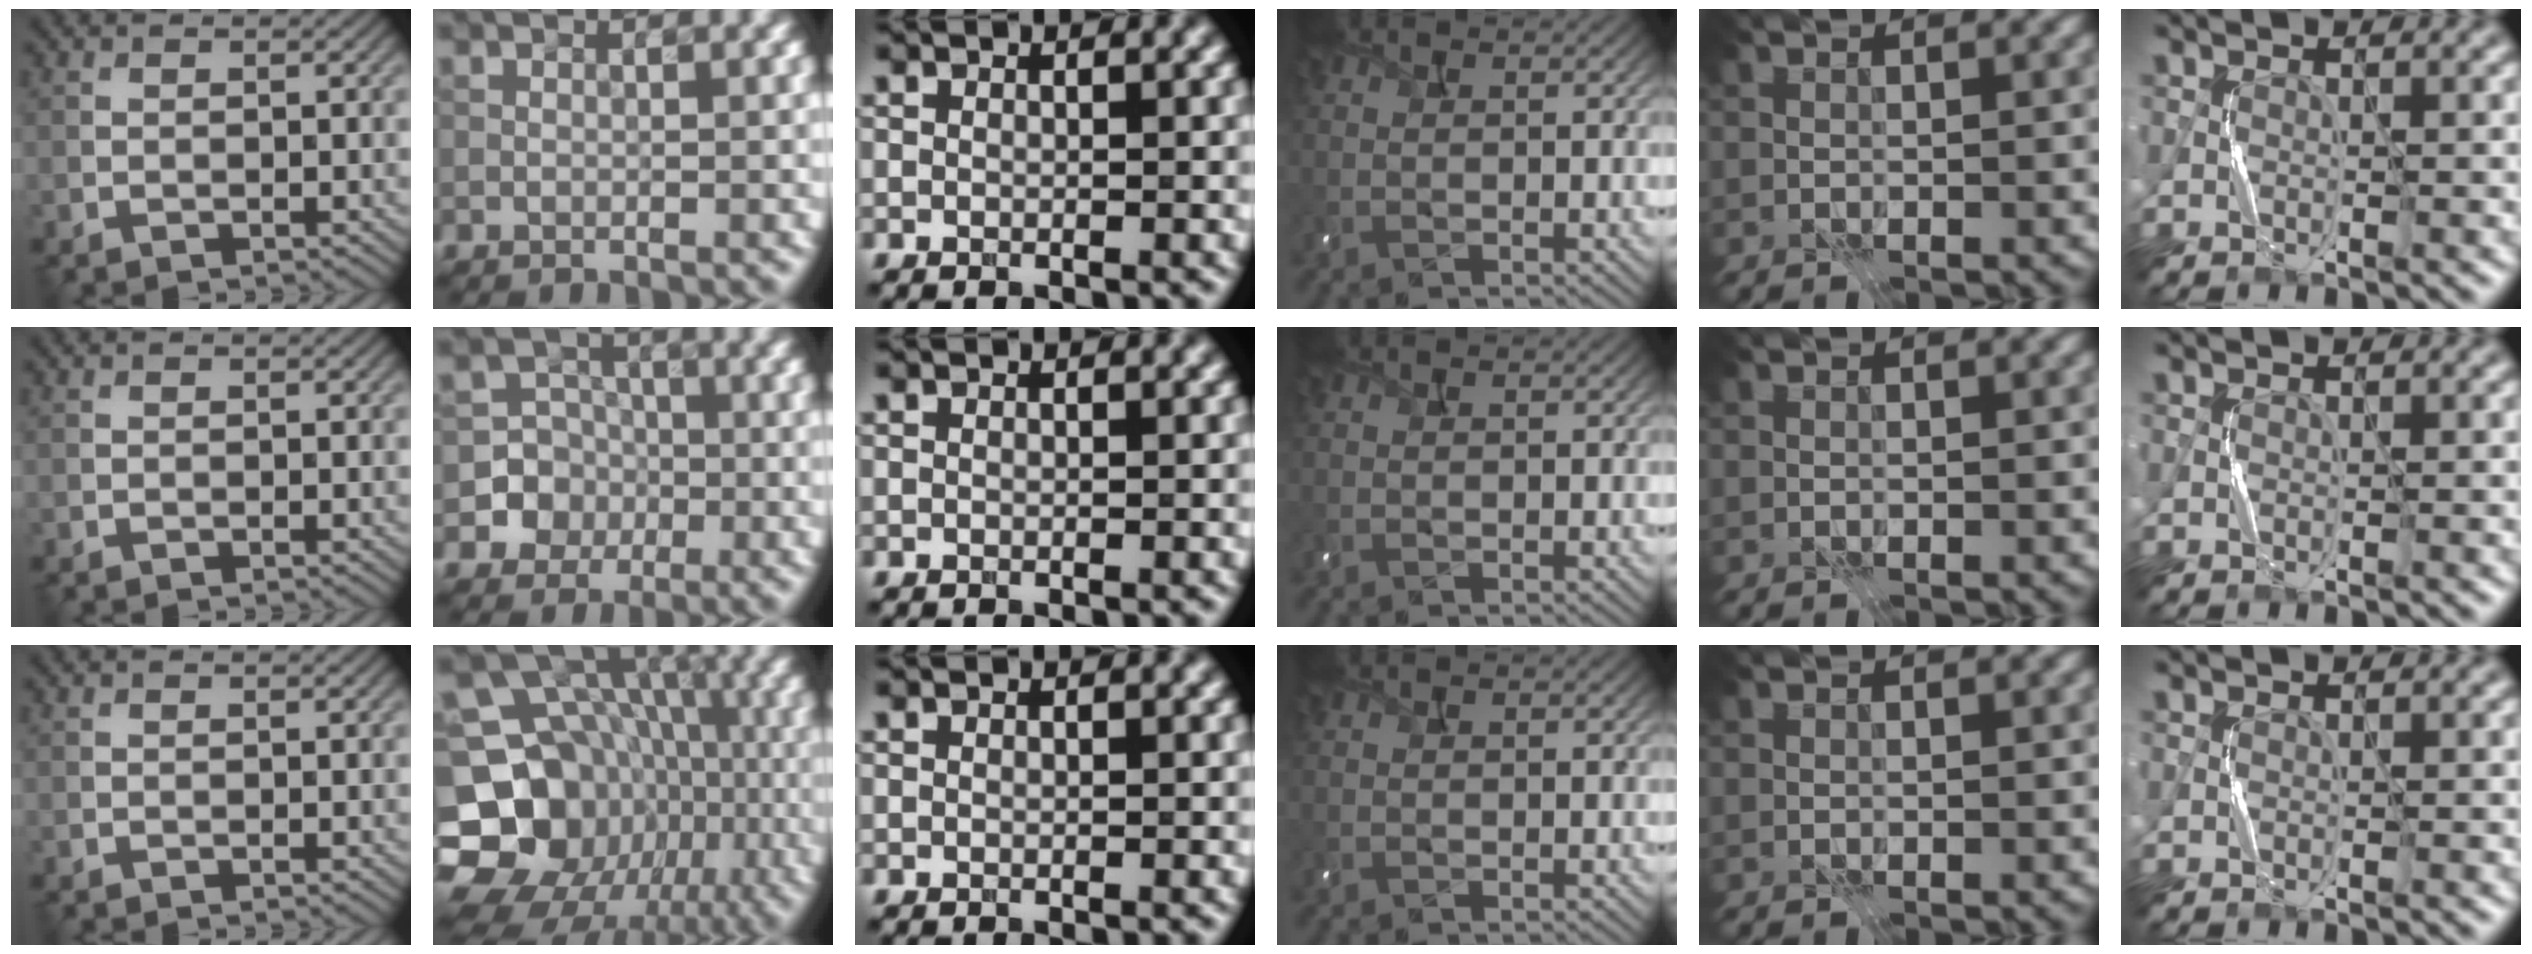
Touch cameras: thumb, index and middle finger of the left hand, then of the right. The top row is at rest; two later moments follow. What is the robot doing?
{"motion": "press", "object": "camera"}